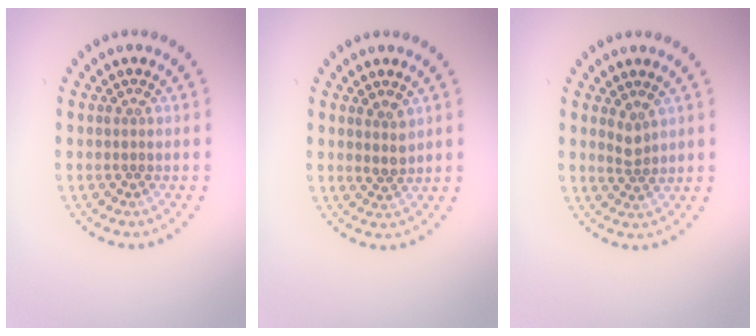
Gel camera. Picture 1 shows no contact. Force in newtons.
{"total": 1.7, "press": 1.4, "slide": 1.0}
{"total": 1.3, "press": 1.1, "slide": 0.8}